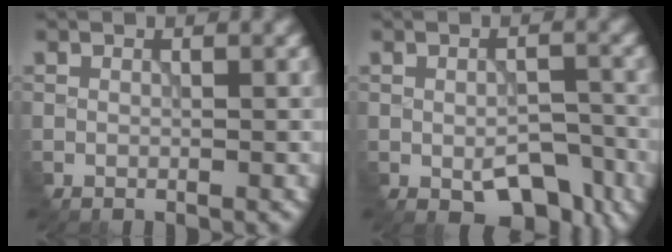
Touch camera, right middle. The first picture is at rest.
{"total": 4.5, "force": [-2.1, 2.4, 3.1], "torque": [-0.045, -0.007, -0.029]}